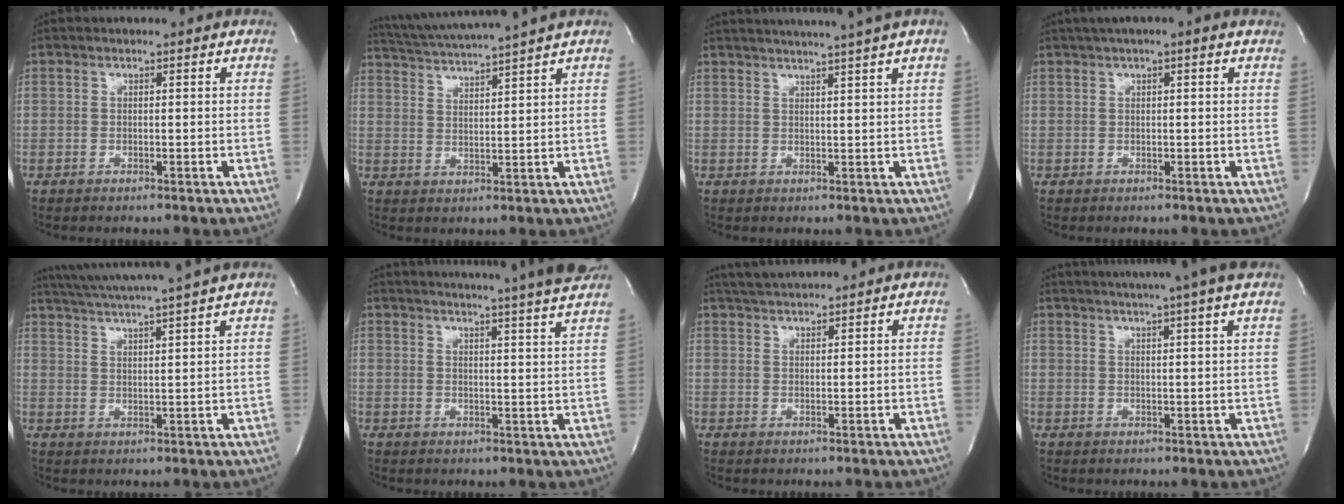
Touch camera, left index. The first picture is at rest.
{"total": 10.0, "force": [9.0, -2.2, 3.9], "torque": [-0.077, 0.001, 0.146]}
{"total": 9.1, "force": [7.7, -1.8, 4.5], "torque": [-0.068, 0.000, 0.093]}
{"total": 4.0, "force": [2.5, 0.2, 3.1], "torque": [-0.054, 0.024, 0.036]}
{"total": 12.8, "force": [11.2, -1.9, 5.8], "torque": [-0.109, -0.005, 0.164]}
{"total": 20.0, "force": [18.1, -1.4, 8.3], "torque": [-0.133, -0.038, 0.219]}
{"total": 4.7, "force": [4.4, -0.2, 1.5], "torque": [-0.031, 0.023, 0.084]}
{"total": 12.1, "force": [10.1, -1.4, 6.6], "torque": [-0.108, 0.003, 0.121]}